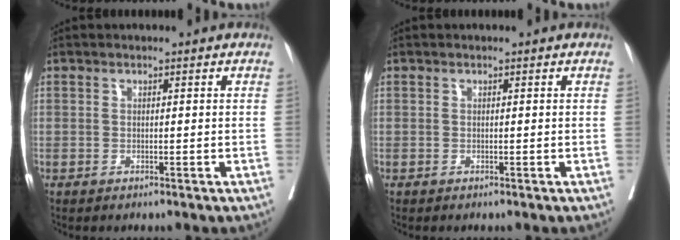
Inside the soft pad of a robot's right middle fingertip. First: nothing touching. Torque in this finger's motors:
{"motor_torque": [0.40, -0.70, -0.05, 0.02]}